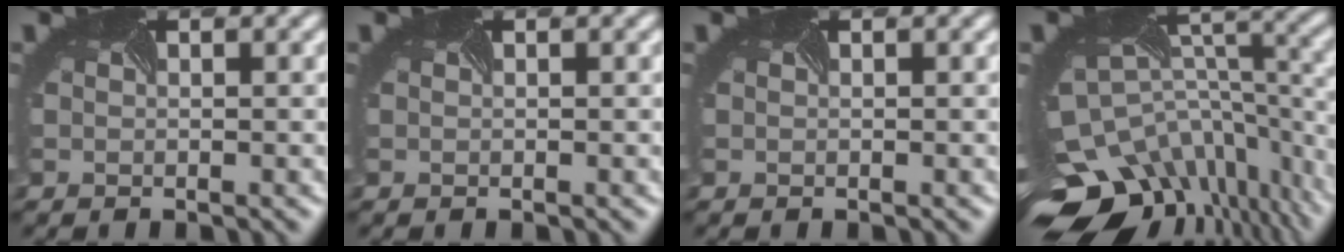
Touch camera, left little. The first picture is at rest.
{"total": 0.0}
{"total": 0.0}
{"total": 13.3, "force": [-8.7, 7.3, 6.8], "torque": [-0.146, -0.025, -0.105]}